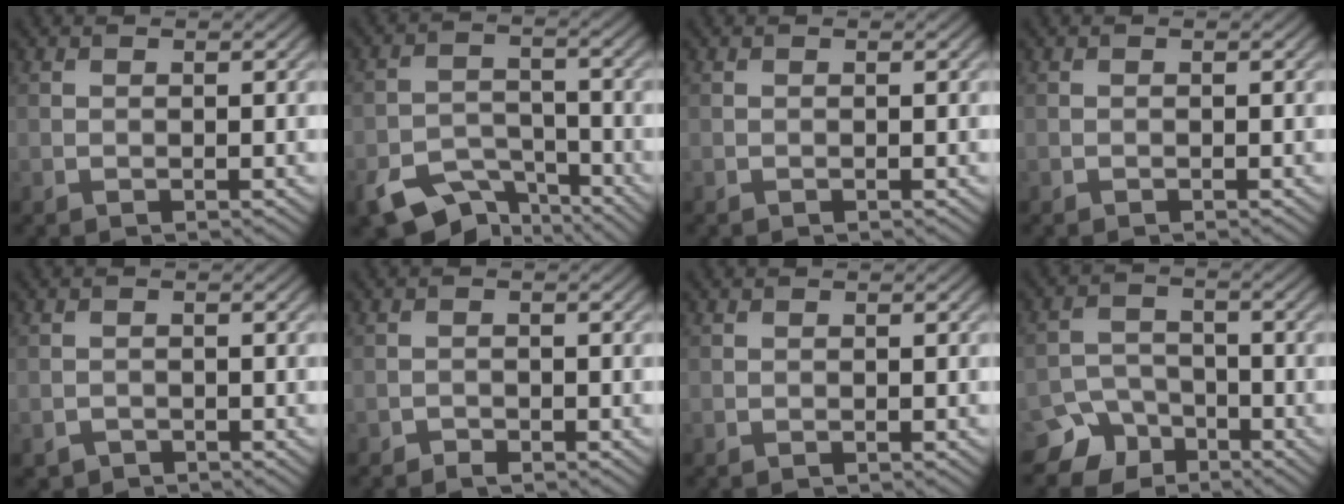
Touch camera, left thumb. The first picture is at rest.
{"total": 7.9, "force": [-5.7, 4.1, 3.7], "torque": [-0.070, -0.016, -0.106]}
{"total": 0.0}
{"total": 0.0}
{"total": 1.1, "force": [-0.9, 0.6, 0.1], "torque": [-0.003, -0.001, -0.019]}
{"total": 0.9, "force": [-0.8, 0.3, 0.2], "torque": [-0.001, 0.000, -0.017]}
{"total": 0.0}
{"total": 6.2, "force": [-4.6, 3.9, 1.4], "torque": [-0.017, -0.008, -0.087]}